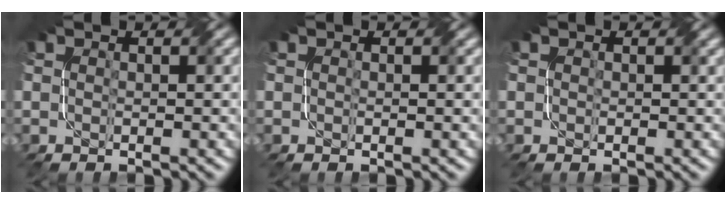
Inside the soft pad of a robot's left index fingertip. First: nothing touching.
{"total": 0.0}
{"total": 1.0, "force": [0.6, 0.8, 0.2], "torque": [-0.001, -0.001, 0.001]}